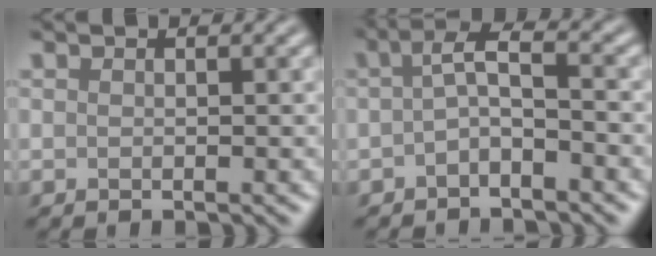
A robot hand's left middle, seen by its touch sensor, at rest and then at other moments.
{"total": 2.6, "force": [-0.7, 0.8, 2.3], "torque": [-0.046, 0.009, -0.020]}